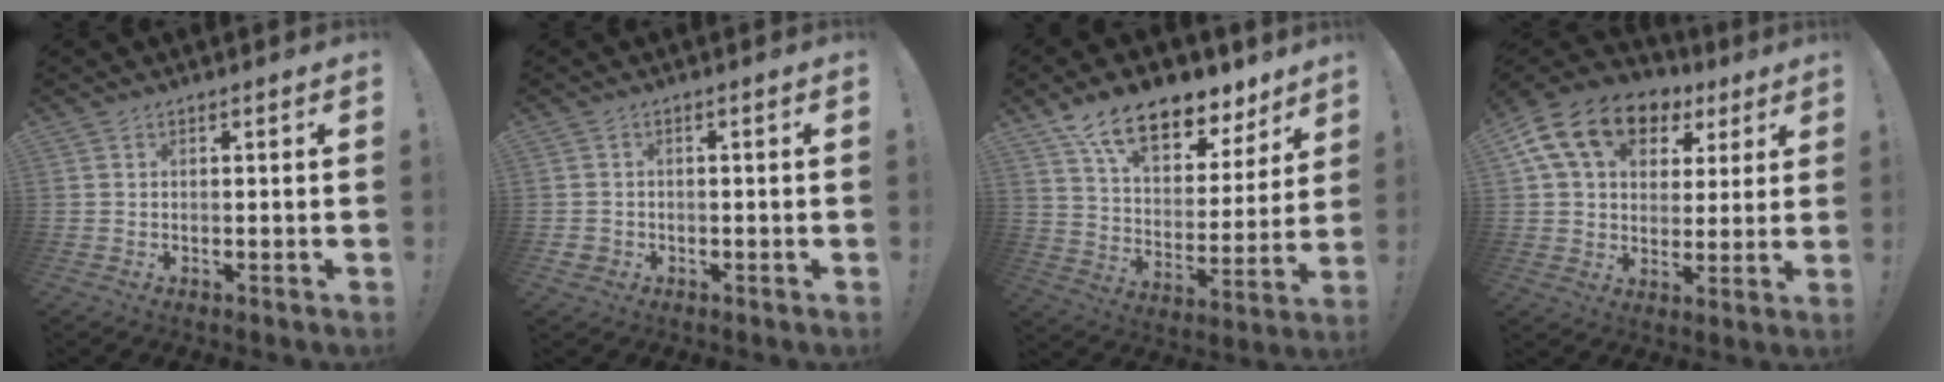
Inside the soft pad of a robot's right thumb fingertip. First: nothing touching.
{"total": 1.8, "force": [-0.5, 1.6, 0.6], "torque": [-0.015, 0.003, -0.008]}
{"total": 16.4, "force": [11.8, 7.8, 8.5], "torque": [-0.132, -0.086, 0.208]}
{"total": 17.4, "force": [7.8, 11.7, 10.1], "torque": [-0.164, -0.021, 0.145]}